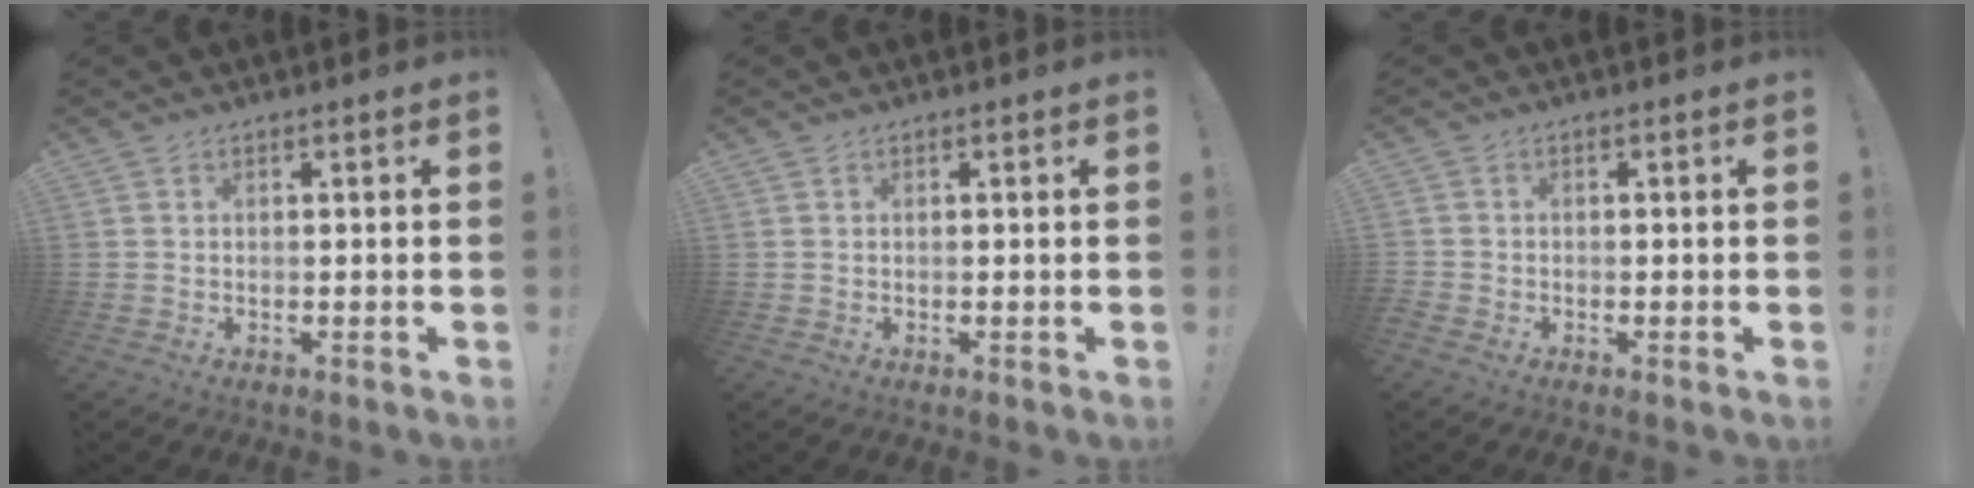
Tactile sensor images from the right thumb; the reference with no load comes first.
{"total": 0.0}
{"total": 1.1, "force": [-0.9, 0.6, 0.2], "torque": [-0.002, 0.003, -0.016]}